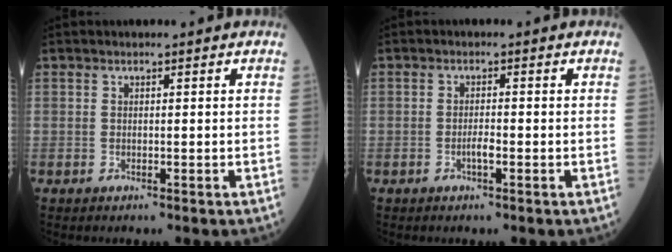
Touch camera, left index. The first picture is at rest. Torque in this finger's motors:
{"motor_torque": [0.41, 0.15, 0.03, 0.01]}